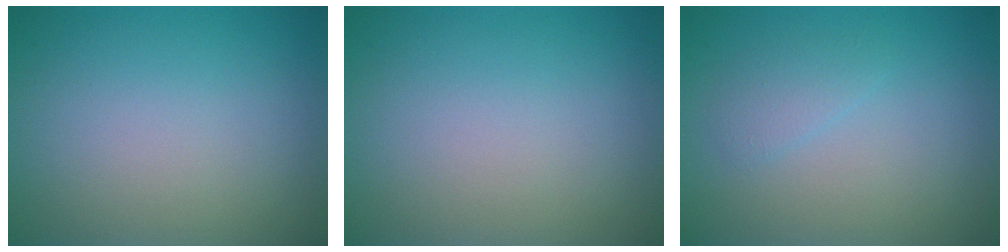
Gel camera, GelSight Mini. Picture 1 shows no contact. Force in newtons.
{"total": 0.0}
{"total": 1.2, "press": 1.2, "slide": 0.1}